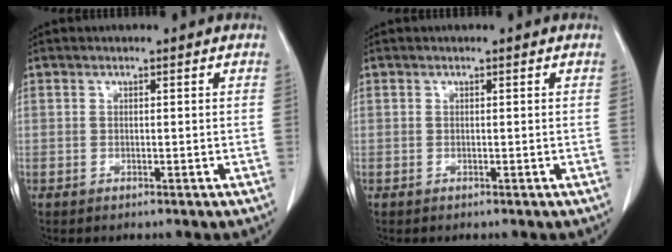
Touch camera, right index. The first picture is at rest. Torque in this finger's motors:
{"motor_torque": [0.00, 0.00, 0.00, 0.00]}